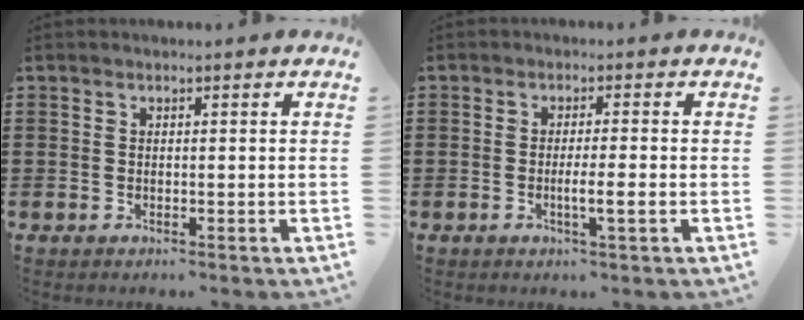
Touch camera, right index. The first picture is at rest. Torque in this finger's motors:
{"motor_torque": [0.95, -0.14, 0.08, 0.09]}